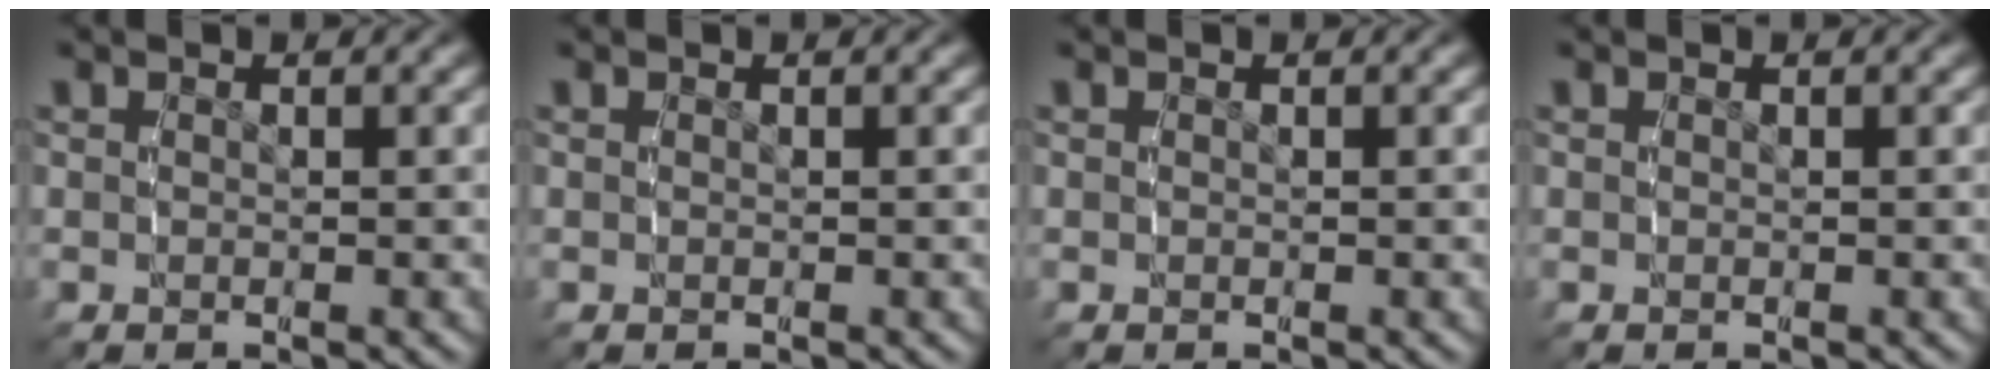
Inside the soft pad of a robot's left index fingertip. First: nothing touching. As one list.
[{"total": 0.0}, {"total": 0.0}, {"total": 0.0}]